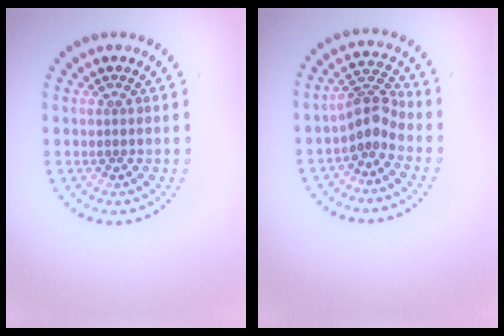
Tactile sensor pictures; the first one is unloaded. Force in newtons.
{"total": 2.9, "press": 2.2, "slide": 1.8}